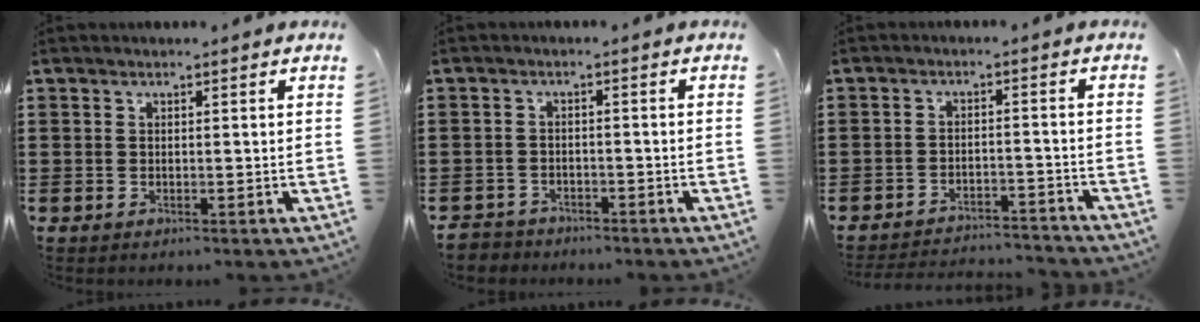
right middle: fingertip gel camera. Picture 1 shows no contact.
{"total": 2.5, "force": [-2.4, 0.6, -0.3], "torque": [-0.002, 0.000, -0.054]}
{"total": 3.6, "force": [-3.6, 0.3, 0.3], "torque": [-0.008, 0.004, -0.076]}